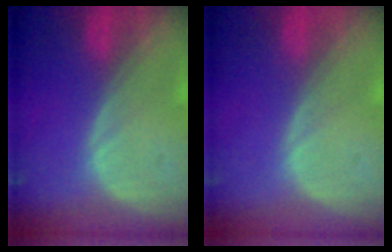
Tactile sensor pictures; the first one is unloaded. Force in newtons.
{"total": 0.0}